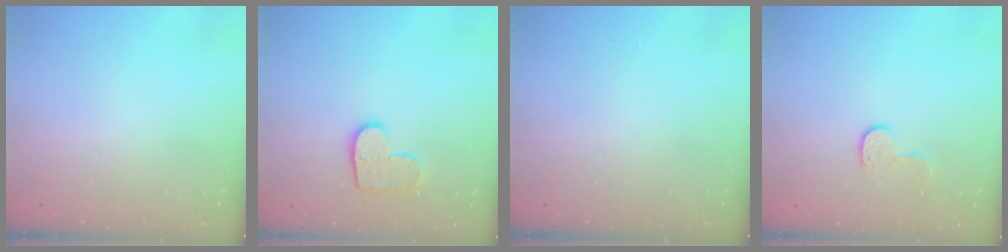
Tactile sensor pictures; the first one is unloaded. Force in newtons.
{"total": 10.0, "press": 10.0, "slide": 0.5}
{"total": 0.0}
{"total": 6.1, "press": 6.1, "slide": 0.2}